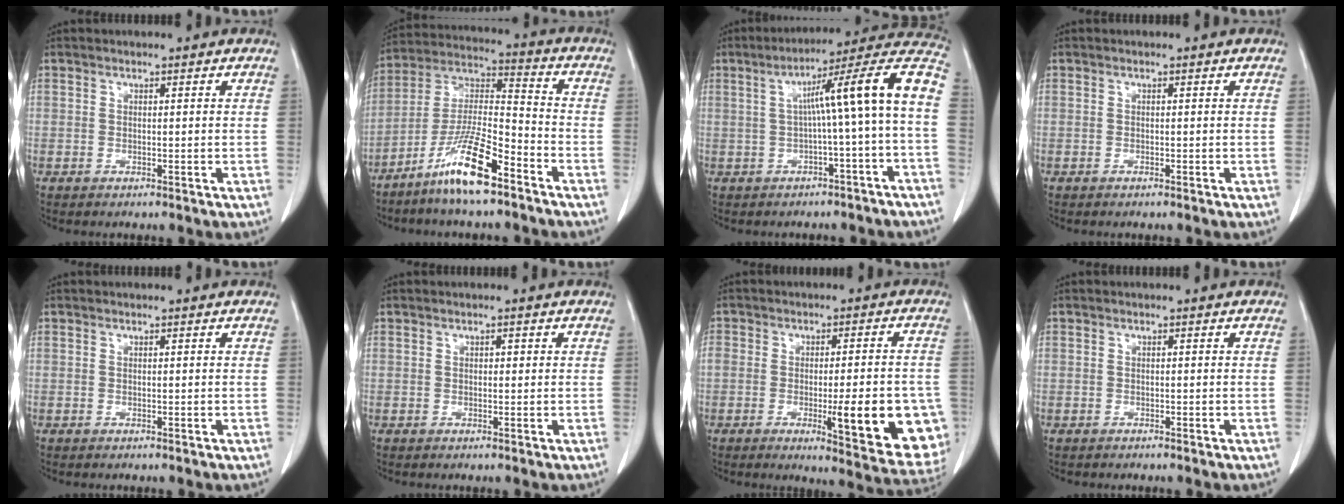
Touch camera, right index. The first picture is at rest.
{"total": 12.5, "force": [-8.2, 1.6, 9.3], "torque": [-0.186, -0.009, -0.158]}
{"total": 13.4, "force": [-0.2, -0.9, 13.4], "torque": [-0.182, 0.041, -0.010]}
{"total": 0.0}
{"total": 0.0}
{"total": 0.6, "force": [0.2, 0.3, 0.4], "torque": [-0.006, 0.001, 0.002]}
{"total": 17.2, "force": [-4.7, 5.3, 15.7], "torque": [-0.169, 0.016, -0.039]}
{"total": 0.7, "force": [-0.5, 0.5, -0.1], "torque": [-0.009, 0.002, -0.012]}